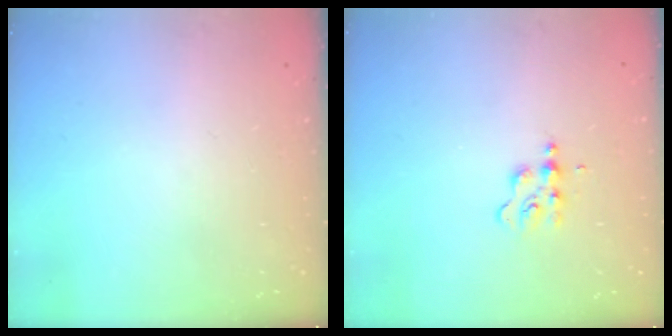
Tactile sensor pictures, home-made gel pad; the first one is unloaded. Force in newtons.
{"total": 3.7, "press": 3.7, "slide": 0.5}